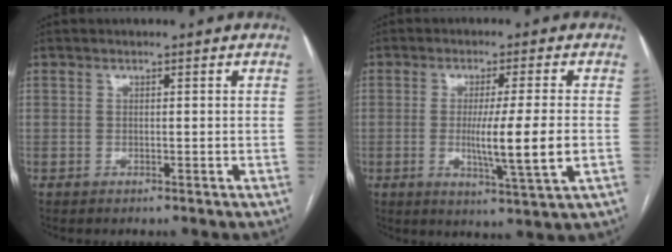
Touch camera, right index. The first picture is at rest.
{"total": 10.9, "force": [-1.4, -1.0, 10.8], "torque": [-0.188, -0.029, -0.027]}